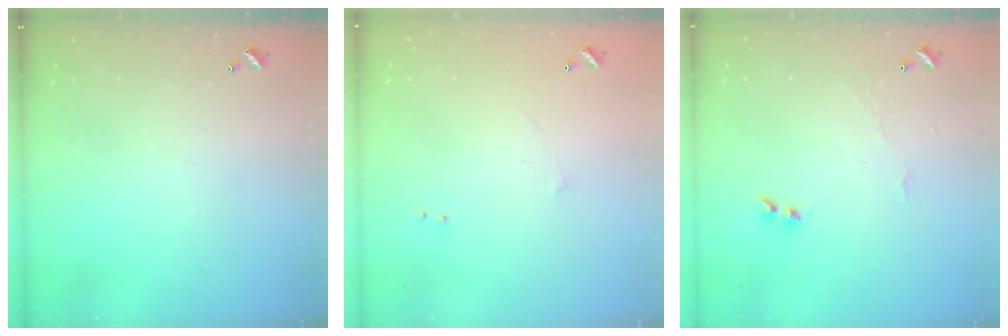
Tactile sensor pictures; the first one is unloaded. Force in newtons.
{"total": 6.3, "press": 6.3, "slide": 0.7}
{"total": 2.9, "press": 2.8, "slide": 0.5}